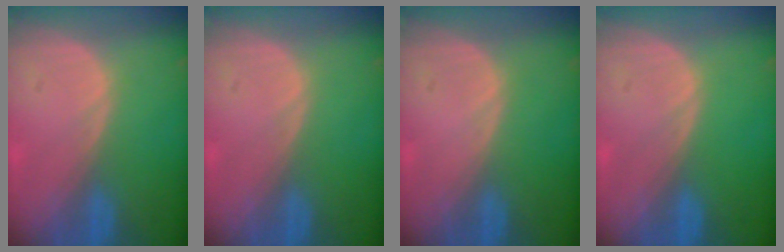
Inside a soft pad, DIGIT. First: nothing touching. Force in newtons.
{"total": 0.0}
{"total": 0.0}
{"total": 0.0}